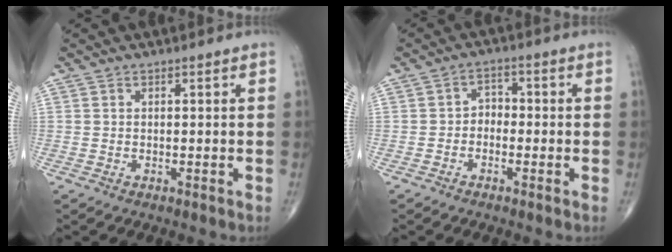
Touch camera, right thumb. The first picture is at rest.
{"total": 3.0, "force": [-1.0, 2.3, 1.6], "torque": [-0.005, 0.018, -0.030]}